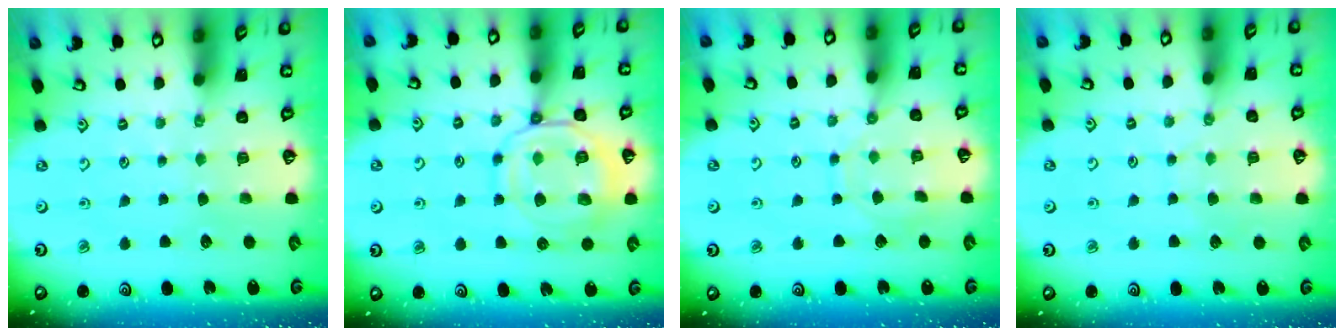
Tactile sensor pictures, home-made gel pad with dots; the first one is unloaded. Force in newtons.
{"total": 13.0, "press": 13.0, "slide": 1.4}
{"total": 8.6, "press": 8.5, "slide": 0.8}
{"total": 3.6, "press": 3.6, "slide": 0.4}